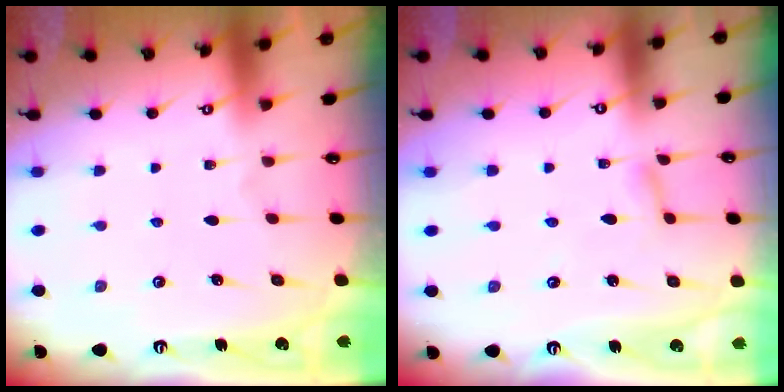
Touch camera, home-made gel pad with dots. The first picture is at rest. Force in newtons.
{"total": 2.5, "press": 2.5, "slide": 0.4}